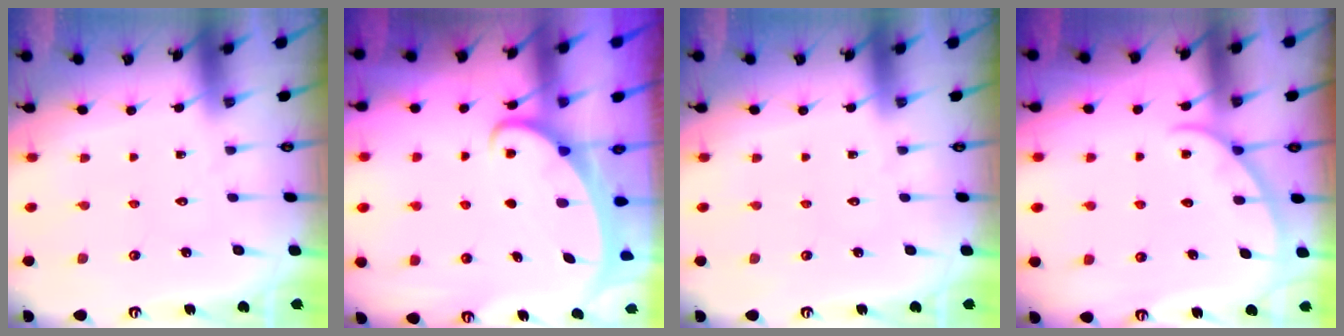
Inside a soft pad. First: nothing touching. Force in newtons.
{"total": 2.3, "press": 2.3, "slide": 0.3}
{"total": 0.0}
{"total": 2.8, "press": 2.8, "slide": 0.3}